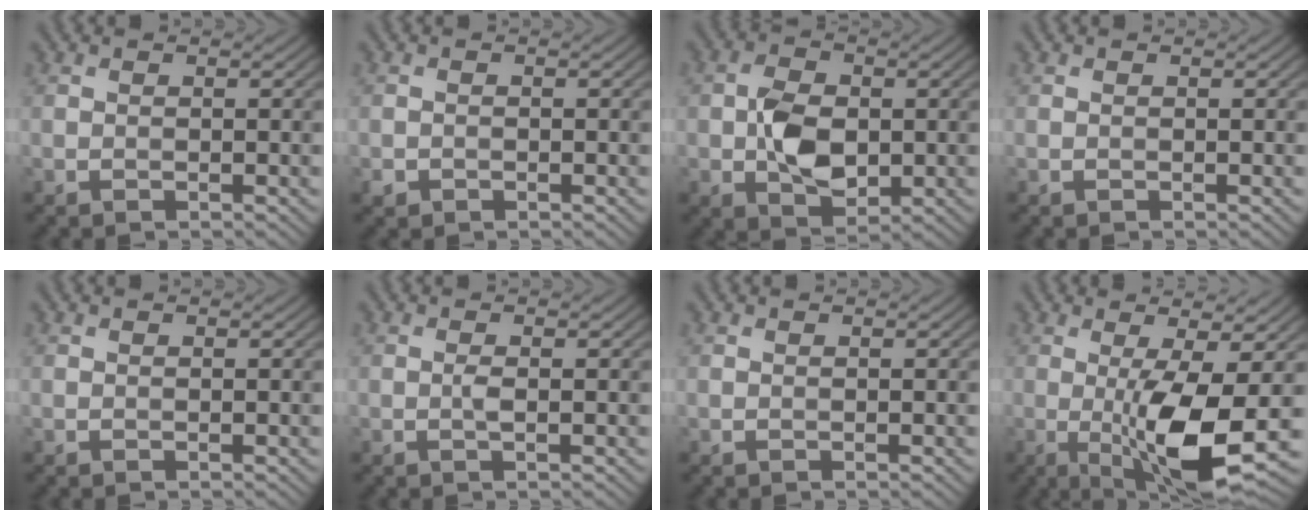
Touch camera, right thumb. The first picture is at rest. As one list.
[{"total": 0.9, "force": [-0.5, 0.7, 0.2], "torque": [-0.004, -0.003, -0.011]}, {"total": 6.3, "force": [-0.6, 4.1, 4.7], "torque": [-0.093, -0.005, -0.012]}, {"total": 0.0}, {"total": 0.0}, {"total": 1.0, "force": [-0.2, 0.2, 1.0], "torque": [-0.021, 0.000, -0.005]}, {"total": 0.0}, {"total": 10.0, "force": [-1.6, 2.2, 9.7], "torque": [-0.172, -0.008, -0.023]}]